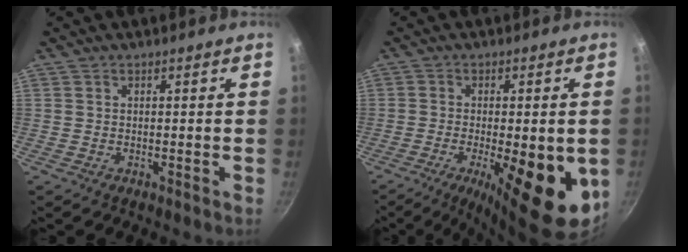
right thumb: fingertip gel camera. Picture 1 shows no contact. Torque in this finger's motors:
{"motor_torque": [-0.03, 0.93, 0.23, -0.03, 0.14]}